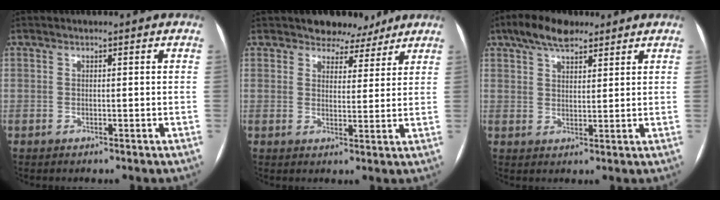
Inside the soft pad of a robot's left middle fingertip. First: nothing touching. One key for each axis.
{"total": 5.5, "fx": 4.5, "fy": 3.1, "fz": 0.6, "tx": -0.002, "ty": -0.001, "tz": 0.057}
{"total": 7.2, "fx": 5.2, "fy": 3.0, "fz": 4.0, "tx": -0.072, "ty": 0.020, "tz": 0.091}